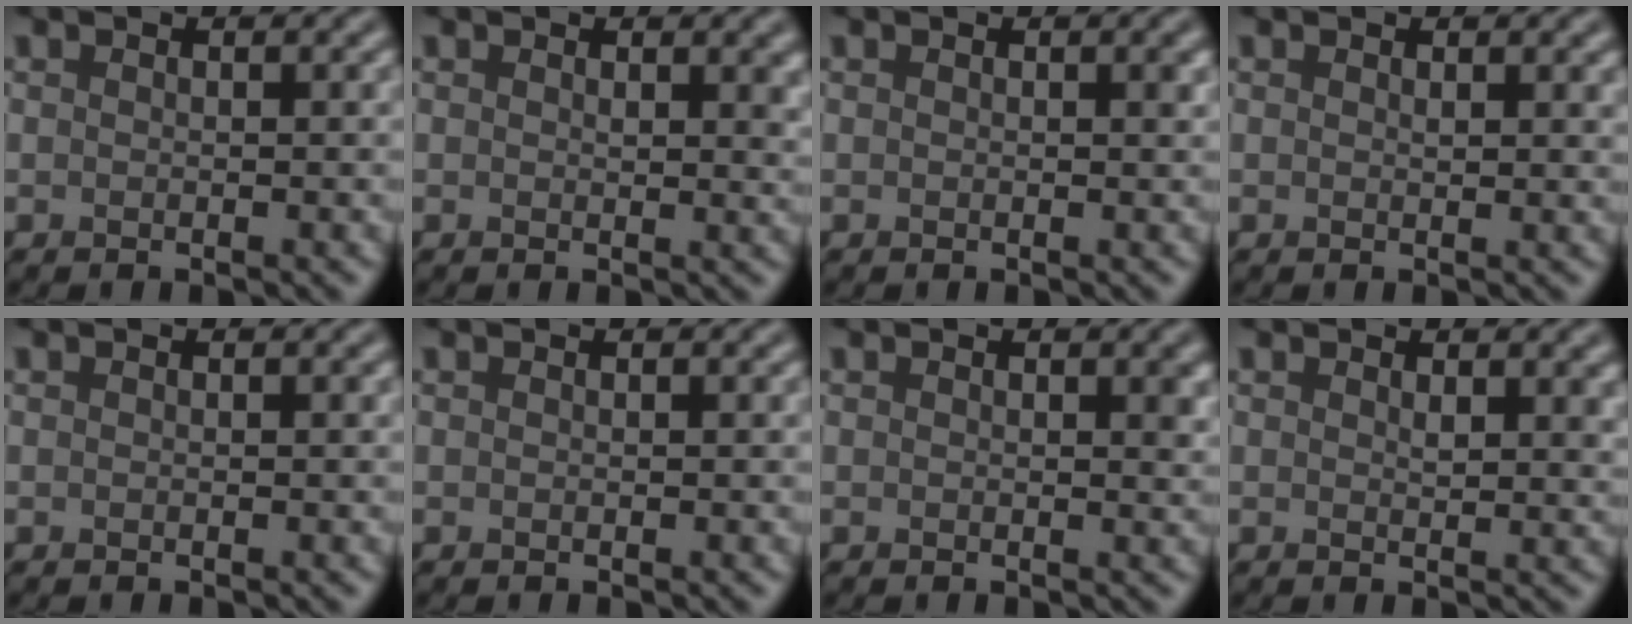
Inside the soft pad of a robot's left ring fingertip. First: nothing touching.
{"total": 1.6, "force": [0.7, 0.7, 1.3], "torque": [-0.009, -0.003, 0.012]}
{"total": 0.6, "force": [0.2, 0.1, 0.5], "torque": [-0.003, 0.000, 0.002]}
{"total": 0.6, "force": [0.4, 0.1, 0.4], "torque": [-0.004, -0.005, 0.007]}
{"total": 0.0}
{"total": 0.0}
{"total": 1.0, "force": [0.4, 0.3, 0.9], "torque": [-0.007, -0.003, 0.006]}
{"total": 1.5, "force": [0.8, 0.5, 1.1], "torque": [-0.013, -0.004, 0.015]}